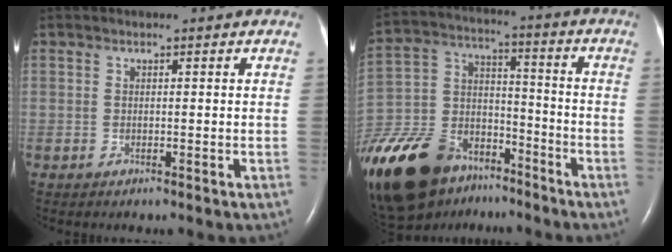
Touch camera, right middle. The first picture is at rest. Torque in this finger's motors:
{"motor_torque": [1.11, -1.03, 0.35, 0.09]}